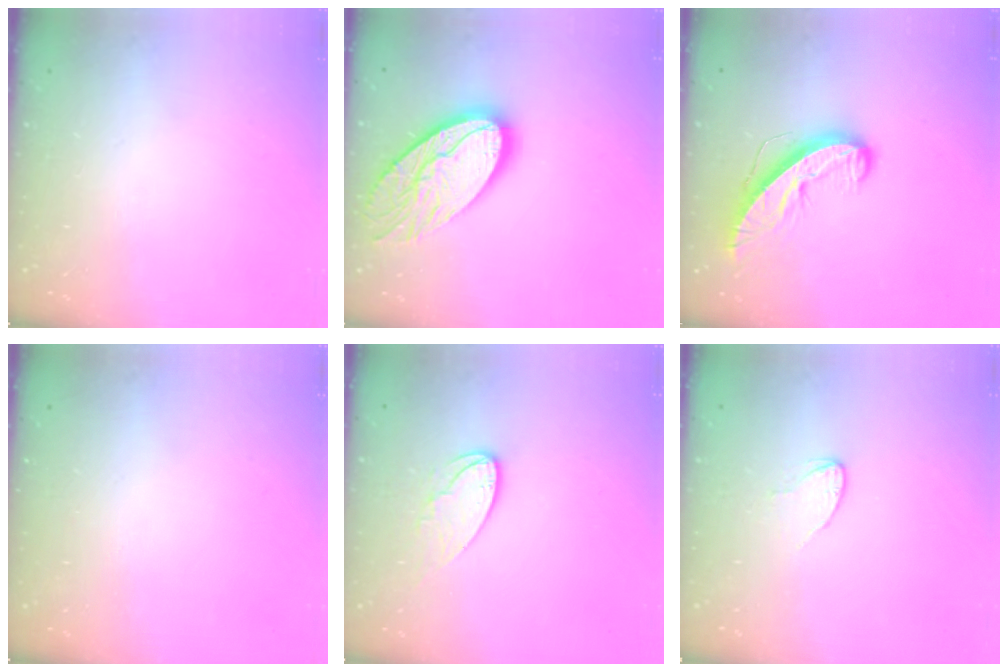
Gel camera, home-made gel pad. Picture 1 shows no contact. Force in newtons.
{"total": 19.2, "press": 19.1, "slide": 1.8}
{"total": 9.9, "press": 9.9, "slide": 0.4}
{"total": 0.0}
{"total": 8.7, "press": 8.7, "slide": 0.7}
{"total": 2.7, "press": 2.7, "slide": 0.2}